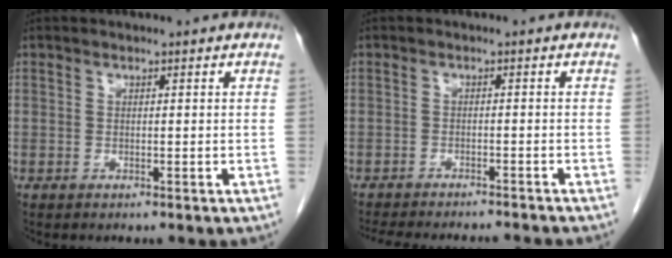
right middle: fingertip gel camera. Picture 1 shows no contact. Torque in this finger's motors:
{"motor_torque": [1.08, -1.06, 0.07, 0.06]}